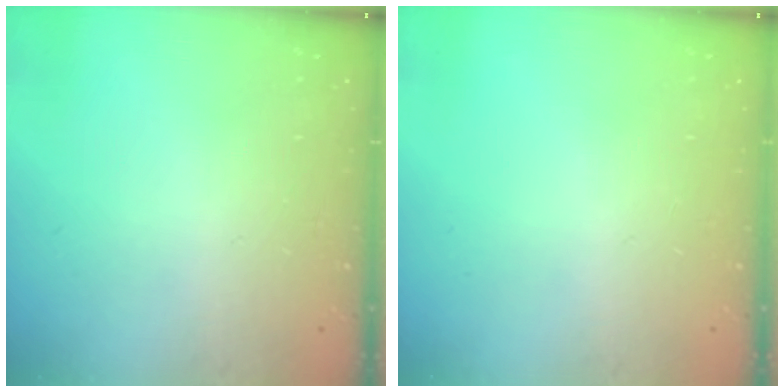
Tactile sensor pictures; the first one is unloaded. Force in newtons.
{"total": 0.0}